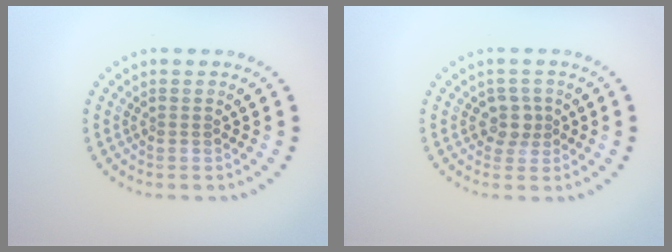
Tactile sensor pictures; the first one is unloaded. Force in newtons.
{"total": 1.9, "press": 1.5, "slide": 1.2}